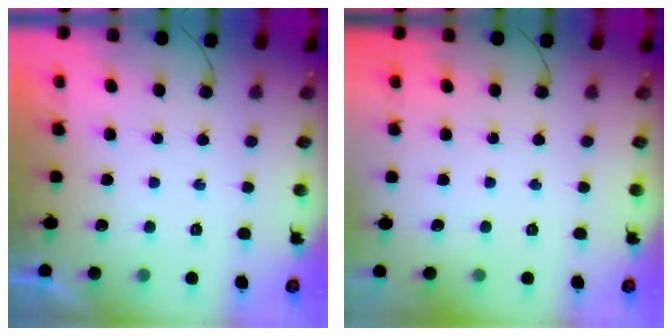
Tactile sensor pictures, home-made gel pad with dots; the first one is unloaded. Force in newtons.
{"total": 0.0}